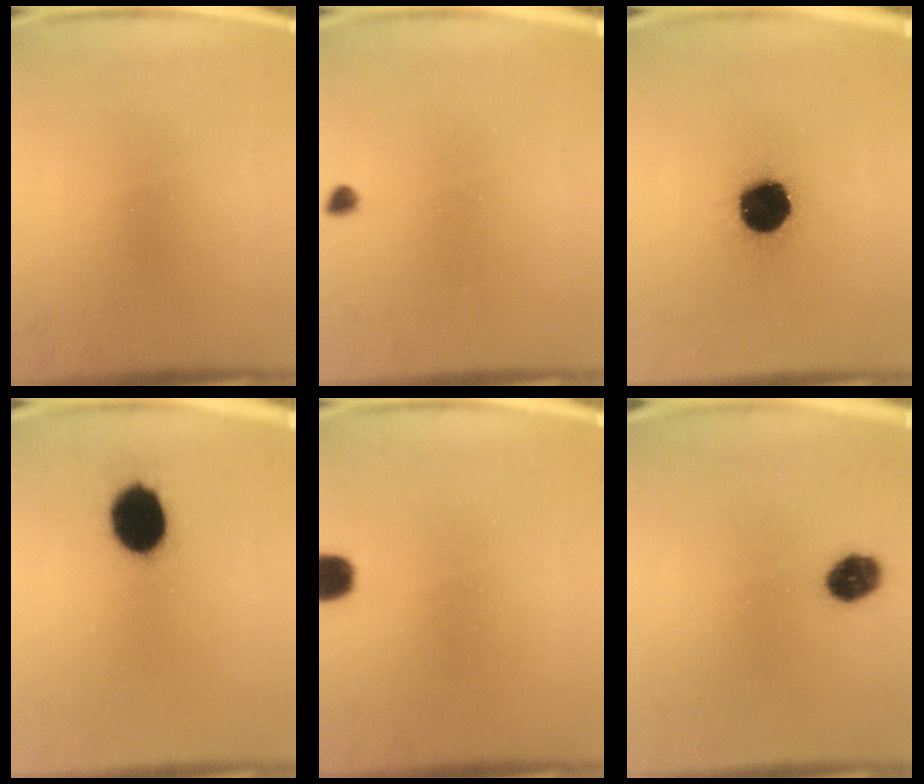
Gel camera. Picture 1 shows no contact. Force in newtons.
{"total": 1.2}
{"total": 16.7}
{"total": 12.2}
{"total": 4.8}
{"total": 7.0}